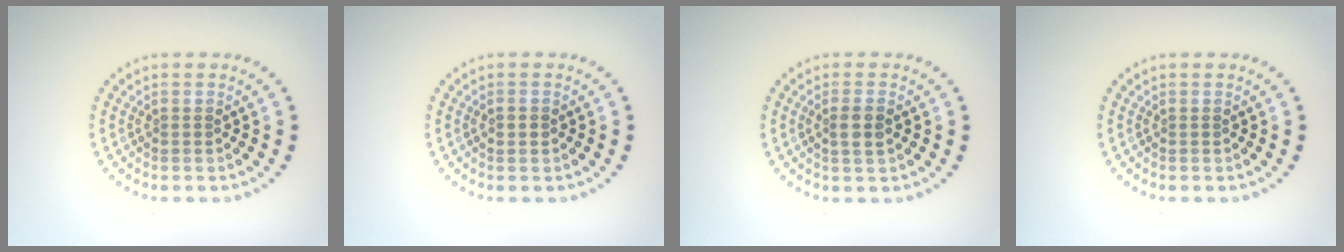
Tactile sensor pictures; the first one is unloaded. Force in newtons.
{"total": 1.2, "press": 1.2, "slide": 0.1}
{"total": 1.9, "press": 1.7, "slide": 0.8}
{"total": 0.0}